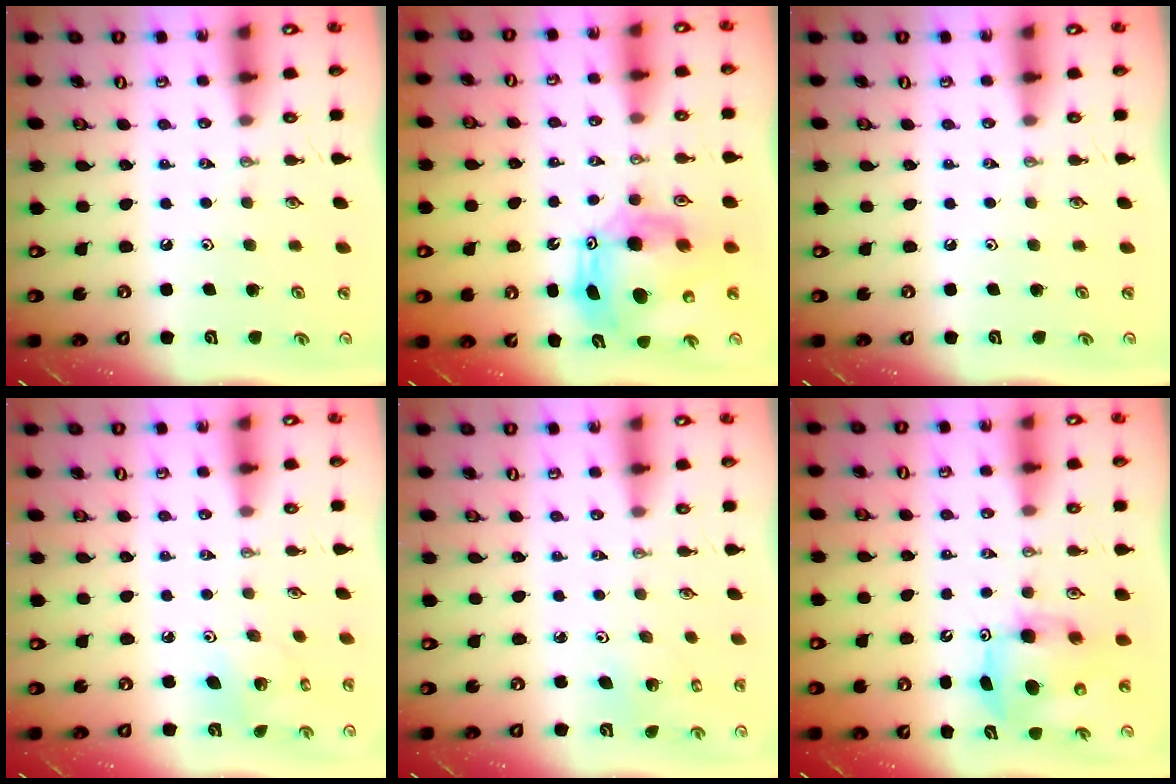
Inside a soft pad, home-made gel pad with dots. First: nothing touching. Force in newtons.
{"total": 12.9, "press": 12.8, "slide": 1.4}
{"total": 0.0}
{"total": 4.9, "press": 4.8, "slide": 0.5}
{"total": 2.3, "press": 2.3, "slide": 0.2}
{"total": 9.6, "press": 9.4, "slide": 1.9}